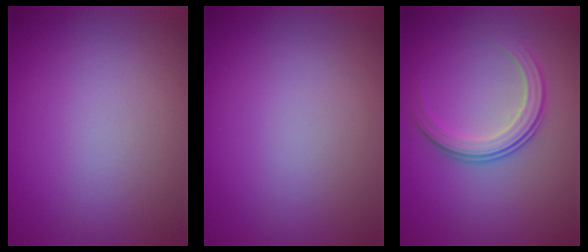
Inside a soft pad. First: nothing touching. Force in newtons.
{"total": 0.0}
{"total": 3.2, "press": 2.6, "slide": 1.9}